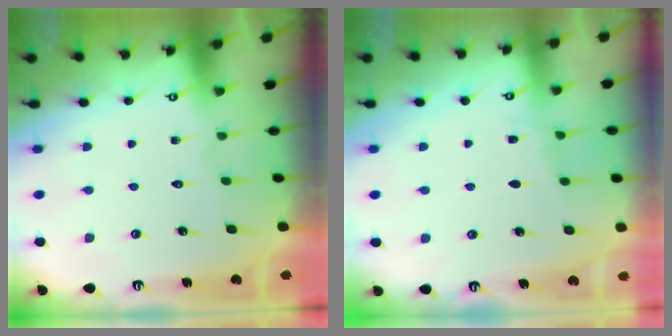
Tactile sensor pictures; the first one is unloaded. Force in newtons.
{"total": 3.5, "press": 3.5, "slide": 0.5}